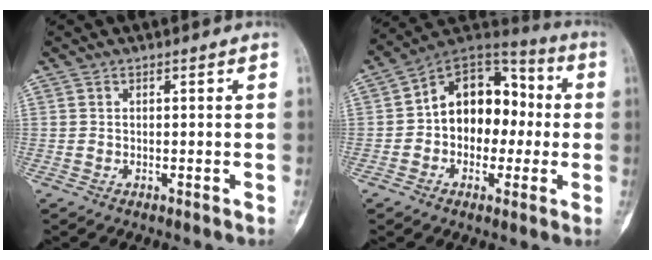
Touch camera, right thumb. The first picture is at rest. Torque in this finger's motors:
{"motor_torque": [-0.37, 1.49, 0.33, -0.22, -0.05]}